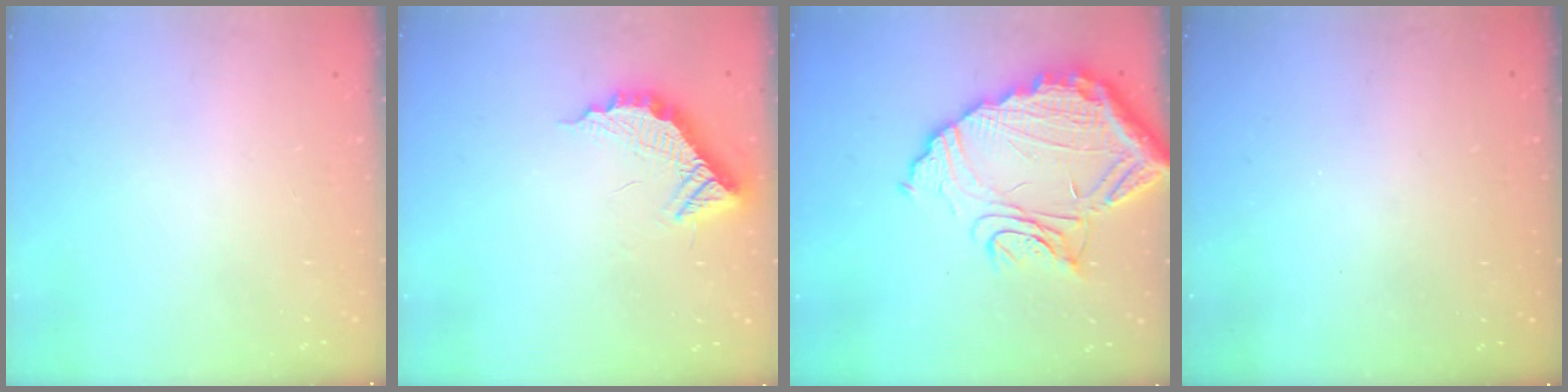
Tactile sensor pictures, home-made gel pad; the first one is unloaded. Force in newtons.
{"total": 12.2, "press": 12.1, "slide": 0.9}
{"total": 19.5, "press": 19.4, "slide": 1.7}
{"total": 3.2, "press": 3.2, "slide": 0.1}